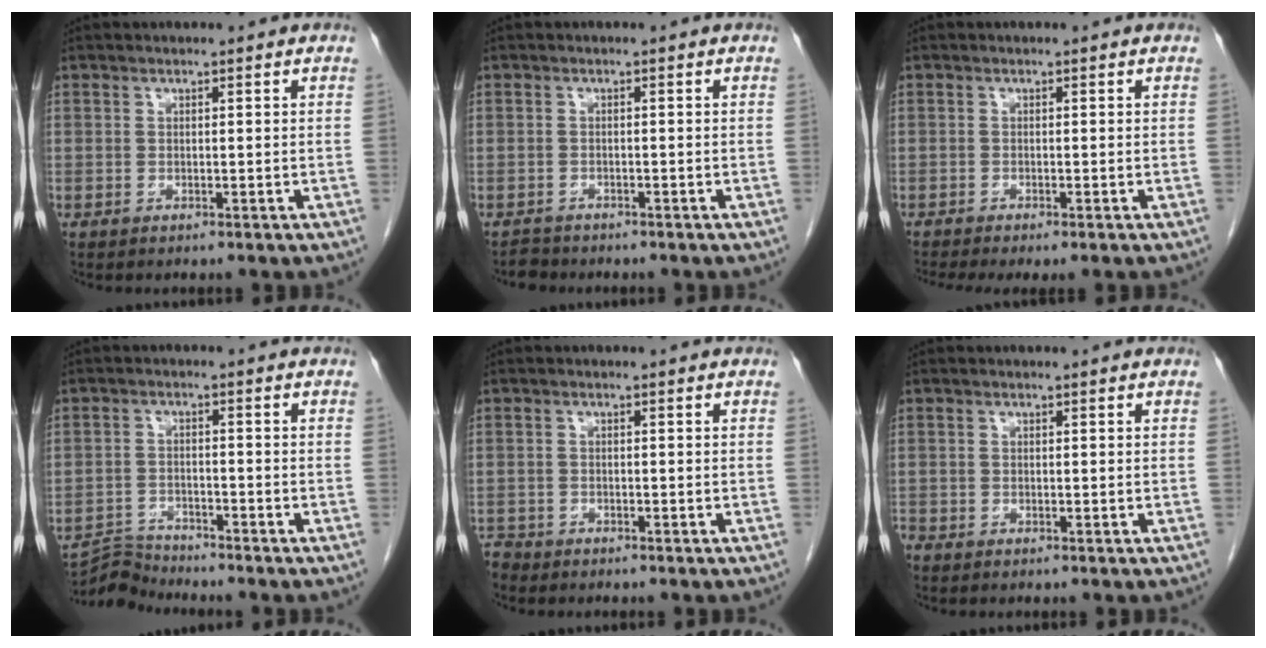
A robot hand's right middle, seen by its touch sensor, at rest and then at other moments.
{"total": 1.3, "force": [-1.2, 0.4, -0.3], "torque": [-0.001, -0.003, -0.020]}
{"total": 4.1, "force": [-3.3, 0.2, 2.4], "torque": [-0.033, -0.010, -0.055]}
{"total": 4.2, "force": [-4.1, -0.4, -0.9], "torque": [0.012, -0.009, -0.075]}
{"total": 2.3, "force": [-2.2, 0.7, 0.0], "torque": [-0.003, -0.005, -0.042]}
{"total": 0.9, "force": [-0.7, 0.4, 0.4], "torque": [-0.014, -0.002, -0.015]}